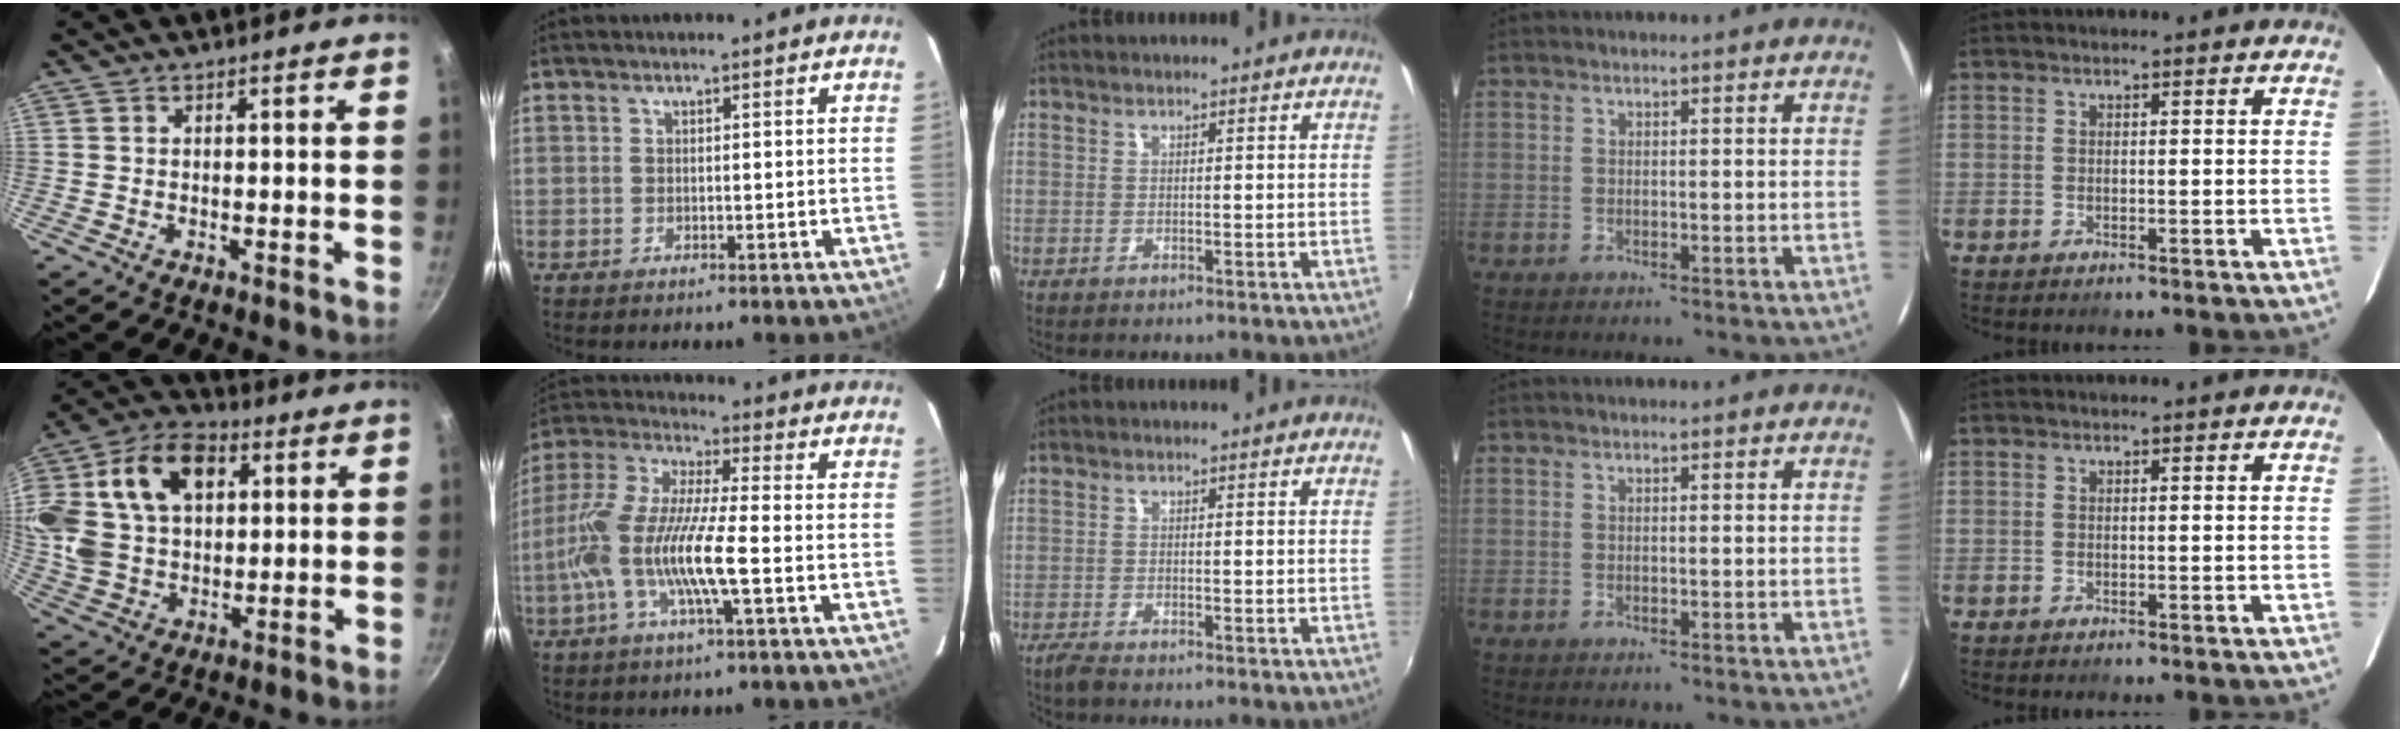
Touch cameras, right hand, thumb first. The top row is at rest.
{"thumb": {"total": 25.6, "force": [7.3, 17.6, 17.1], "torque": [-0.352, 0.023, 0.125]}, "index": {"total": 14.6, "force": [-4.1, 1.4, 13.9], "torque": [-0.281, -0.004, -0.083]}, "middle": {"total": 2.1, "force": [-1.9, 0.1, 1.0], "torque": [-0.028, -0.006, -0.039]}}